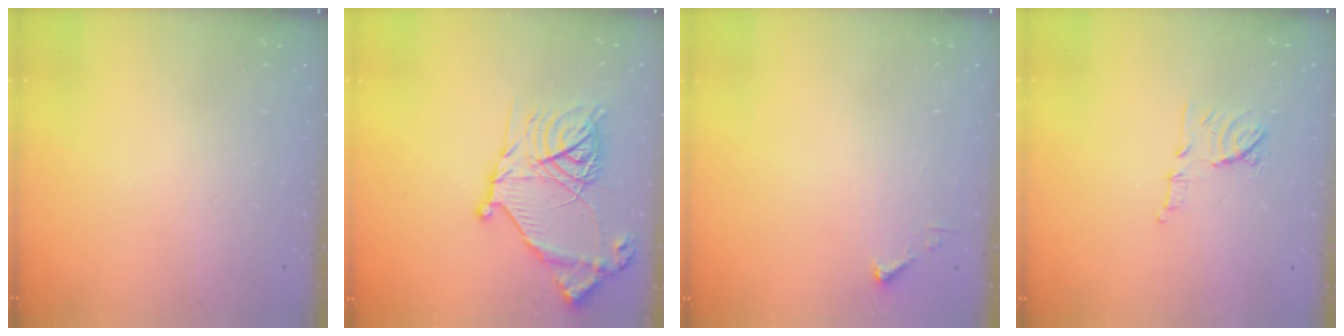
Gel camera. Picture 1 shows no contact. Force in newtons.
{"total": 18.8, "press": 18.7, "slide": 2.0}
{"total": 2.7, "press": 2.7, "slide": 0.3}
{"total": 9.5, "press": 9.5, "slide": 0.8}